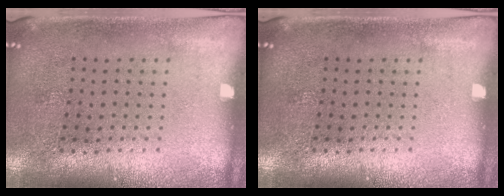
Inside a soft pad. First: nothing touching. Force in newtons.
{"total": 0.0}